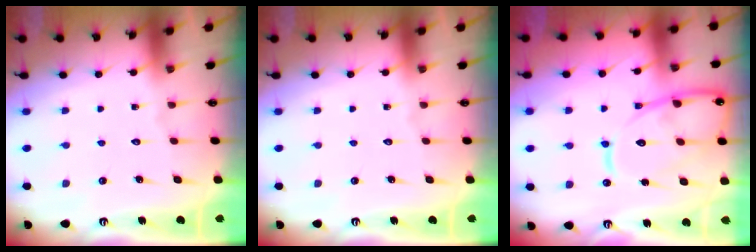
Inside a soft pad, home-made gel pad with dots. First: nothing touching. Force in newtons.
{"total": 0.0}
{"total": 15.4, "press": 15.3, "slide": 1.5}